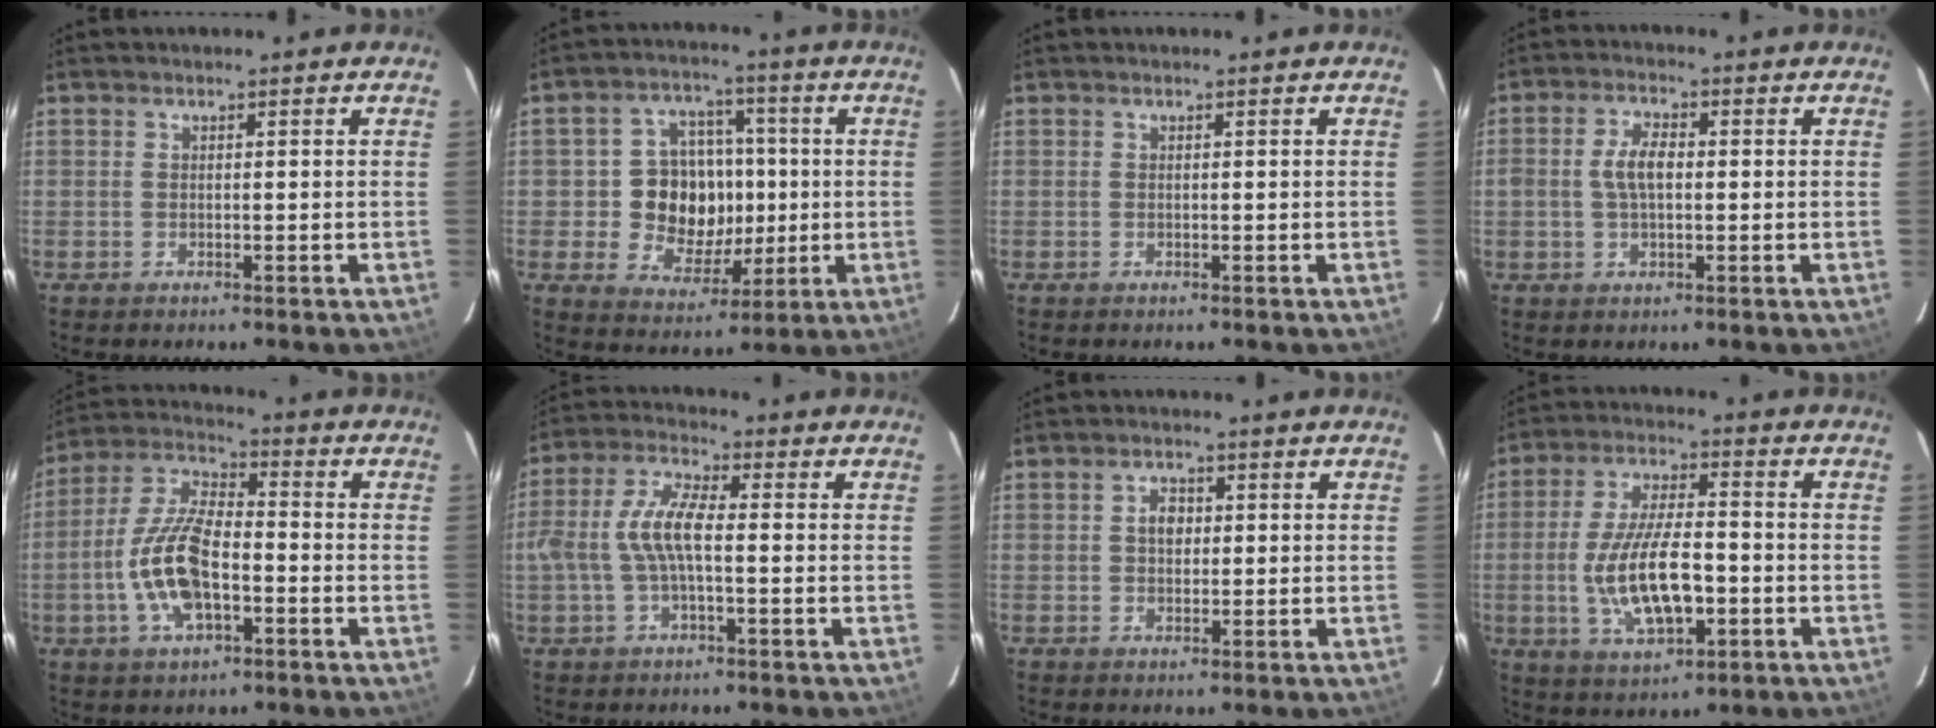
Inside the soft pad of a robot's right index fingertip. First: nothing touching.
{"total": 11.9, "force": [-0.5, 10.4, 5.7], "torque": [-0.126, 0.020, 0.000]}
{"total": 0.0}
{"total": 5.1, "force": [0.1, 2.6, 4.3], "torque": [-0.086, 0.009, 0.003]}
{"total": 13.3, "force": [-3.8, 5.7, 11.4], "torque": [-0.242, 0.004, -0.072]}
{"total": 8.4, "force": [-0.8, 2.7, 7.9], "torque": [-0.168, 0.012, -0.014]}
{"total": 2.9, "force": [0.4, 2.2, 1.8], "torque": [-0.028, 0.009, 0.006]}
{"total": 14.0, "force": [-3.0, 5.3, 12.5], "torque": [-0.251, -0.008, -0.045]}